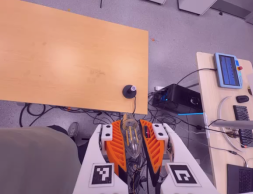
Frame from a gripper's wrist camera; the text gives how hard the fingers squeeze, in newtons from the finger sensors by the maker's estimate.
{"total": 21.6, "left": 23.0, "right": 20.3}